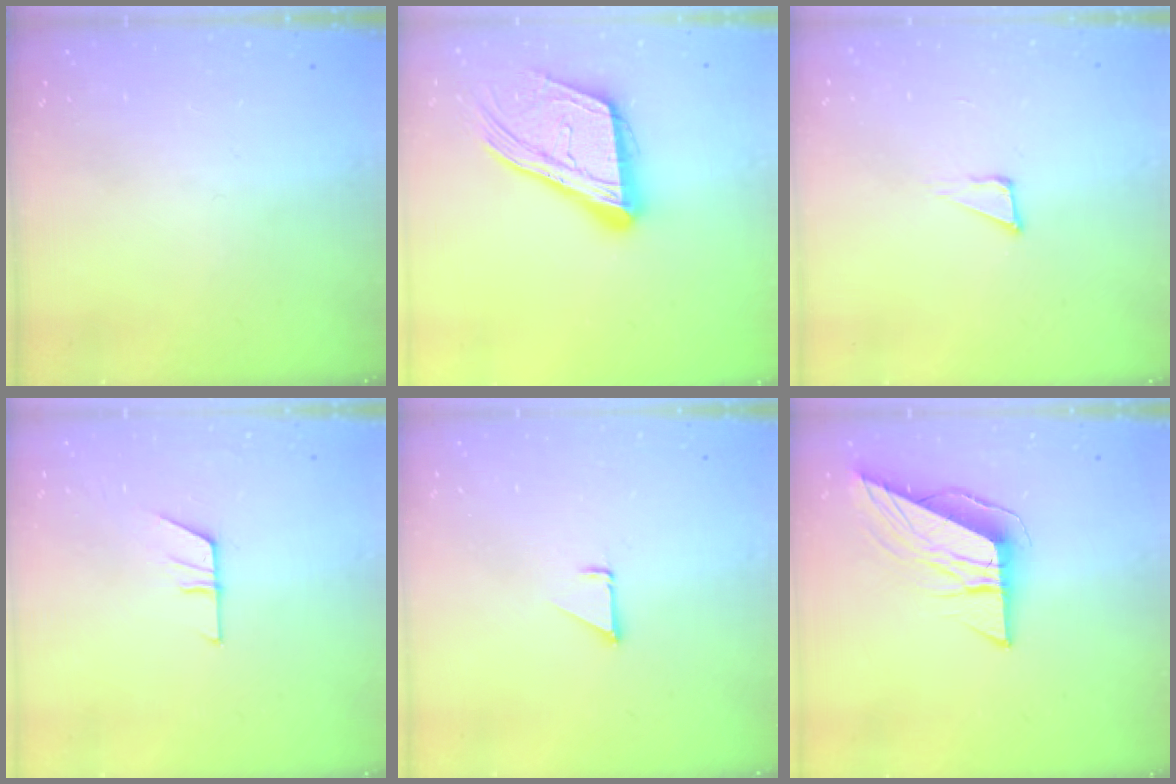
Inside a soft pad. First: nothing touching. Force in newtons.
{"total": 19.1, "press": 18.9, "slide": 2.6}
{"total": 3.4, "press": 3.3, "slide": 0.9}
{"total": 5.1, "press": 5.1, "slide": 0.4}
{"total": 1.5, "press": 1.5, "slide": 0.1}
{"total": 8.7, "press": 8.7, "slide": 0.3}